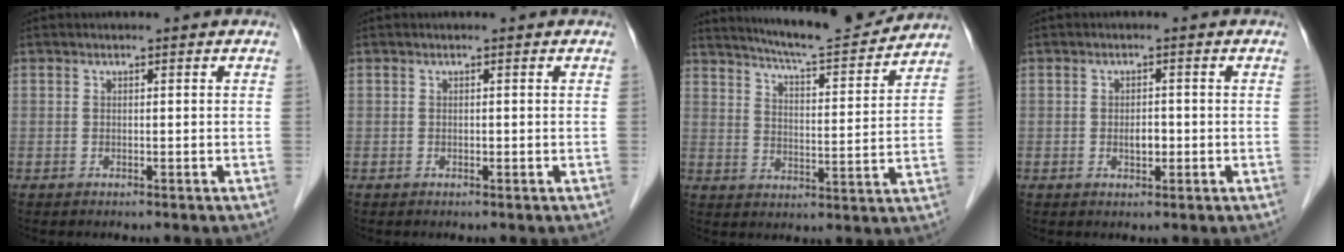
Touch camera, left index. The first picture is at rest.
{"total": 0.0}
{"total": 14.1, "force": [13.3, 0.5, 4.7], "torque": [-0.079, -0.004, 0.191]}
{"total": 2.0, "force": [-0.4, 1.1, 1.7], "torque": [-0.029, 0.002, -0.004]}